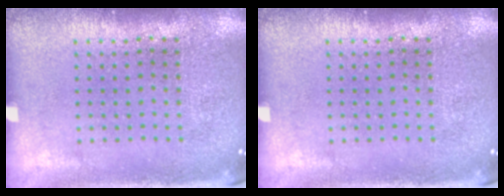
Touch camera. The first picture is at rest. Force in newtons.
{"total": 0.0}